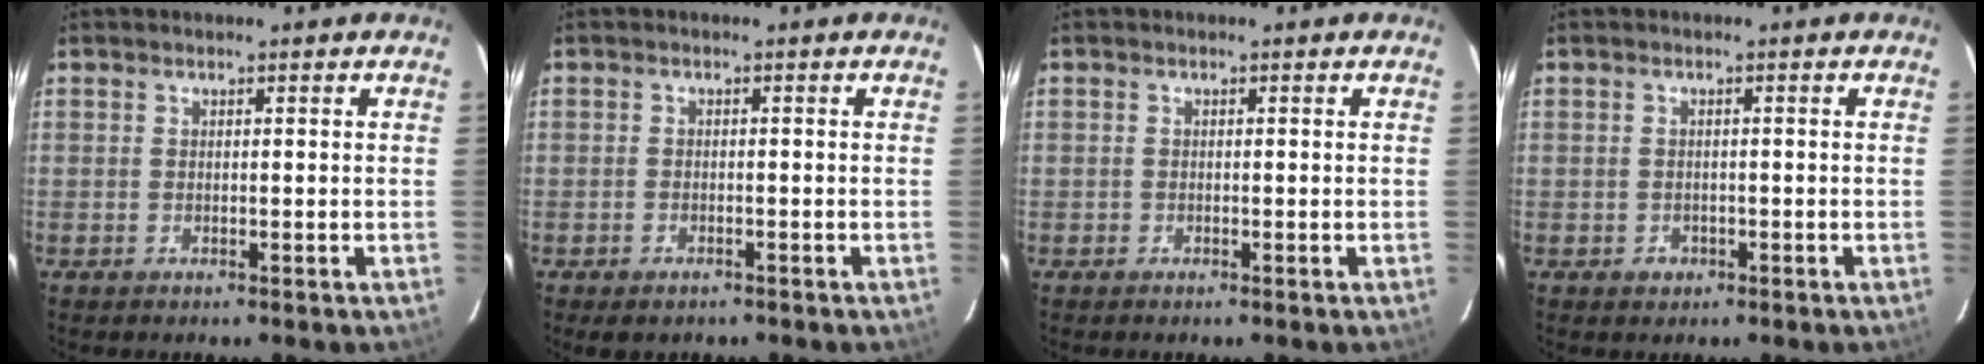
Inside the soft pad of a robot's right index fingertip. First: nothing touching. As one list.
[{"total": 2.5, "force": [-1.7, 1.5, 1.0], "torque": [-0.024, -0.005, -0.025]}, {"total": 0.7, "force": [-0.3, 0.6, -0.1], "torque": [0.002, 0.003, -0.005]}, {"total": 1.9, "force": [-0.8, 1.7, 0.3], "torque": [-0.005, 0.002, -0.008]}]